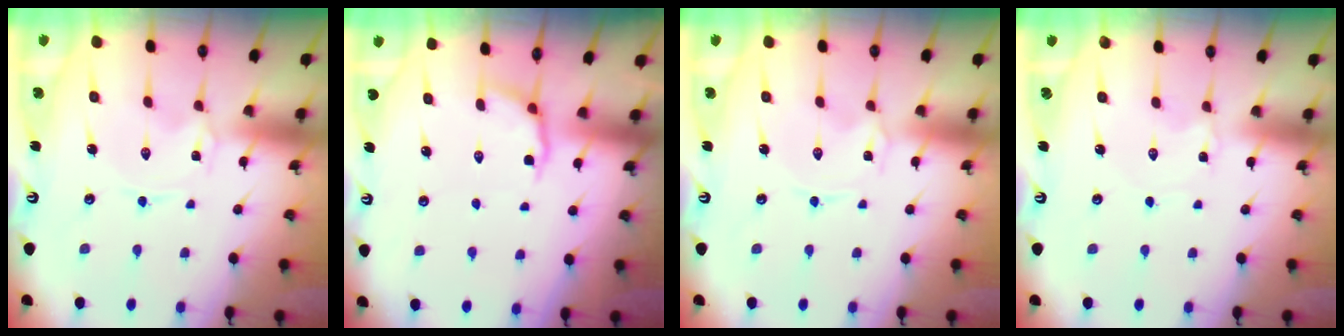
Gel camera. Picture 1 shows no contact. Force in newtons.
{"total": 3.2, "press": 2.2, "slide": 2.2}
{"total": 0.0}
{"total": 1.0, "press": 1.0, "slide": 0.1}